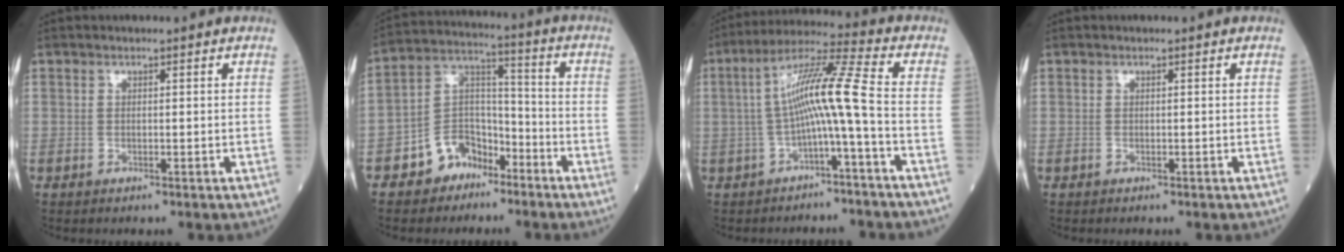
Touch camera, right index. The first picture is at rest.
{"total": 9.5, "force": [-6.0, 6.4, 3.6], "torque": [-0.080, 0.030, -0.110]}
{"total": 10.4, "force": [-1.7, -0.2, 10.3], "torque": [-0.194, 0.032, -0.031]}
{"total": 0.0}